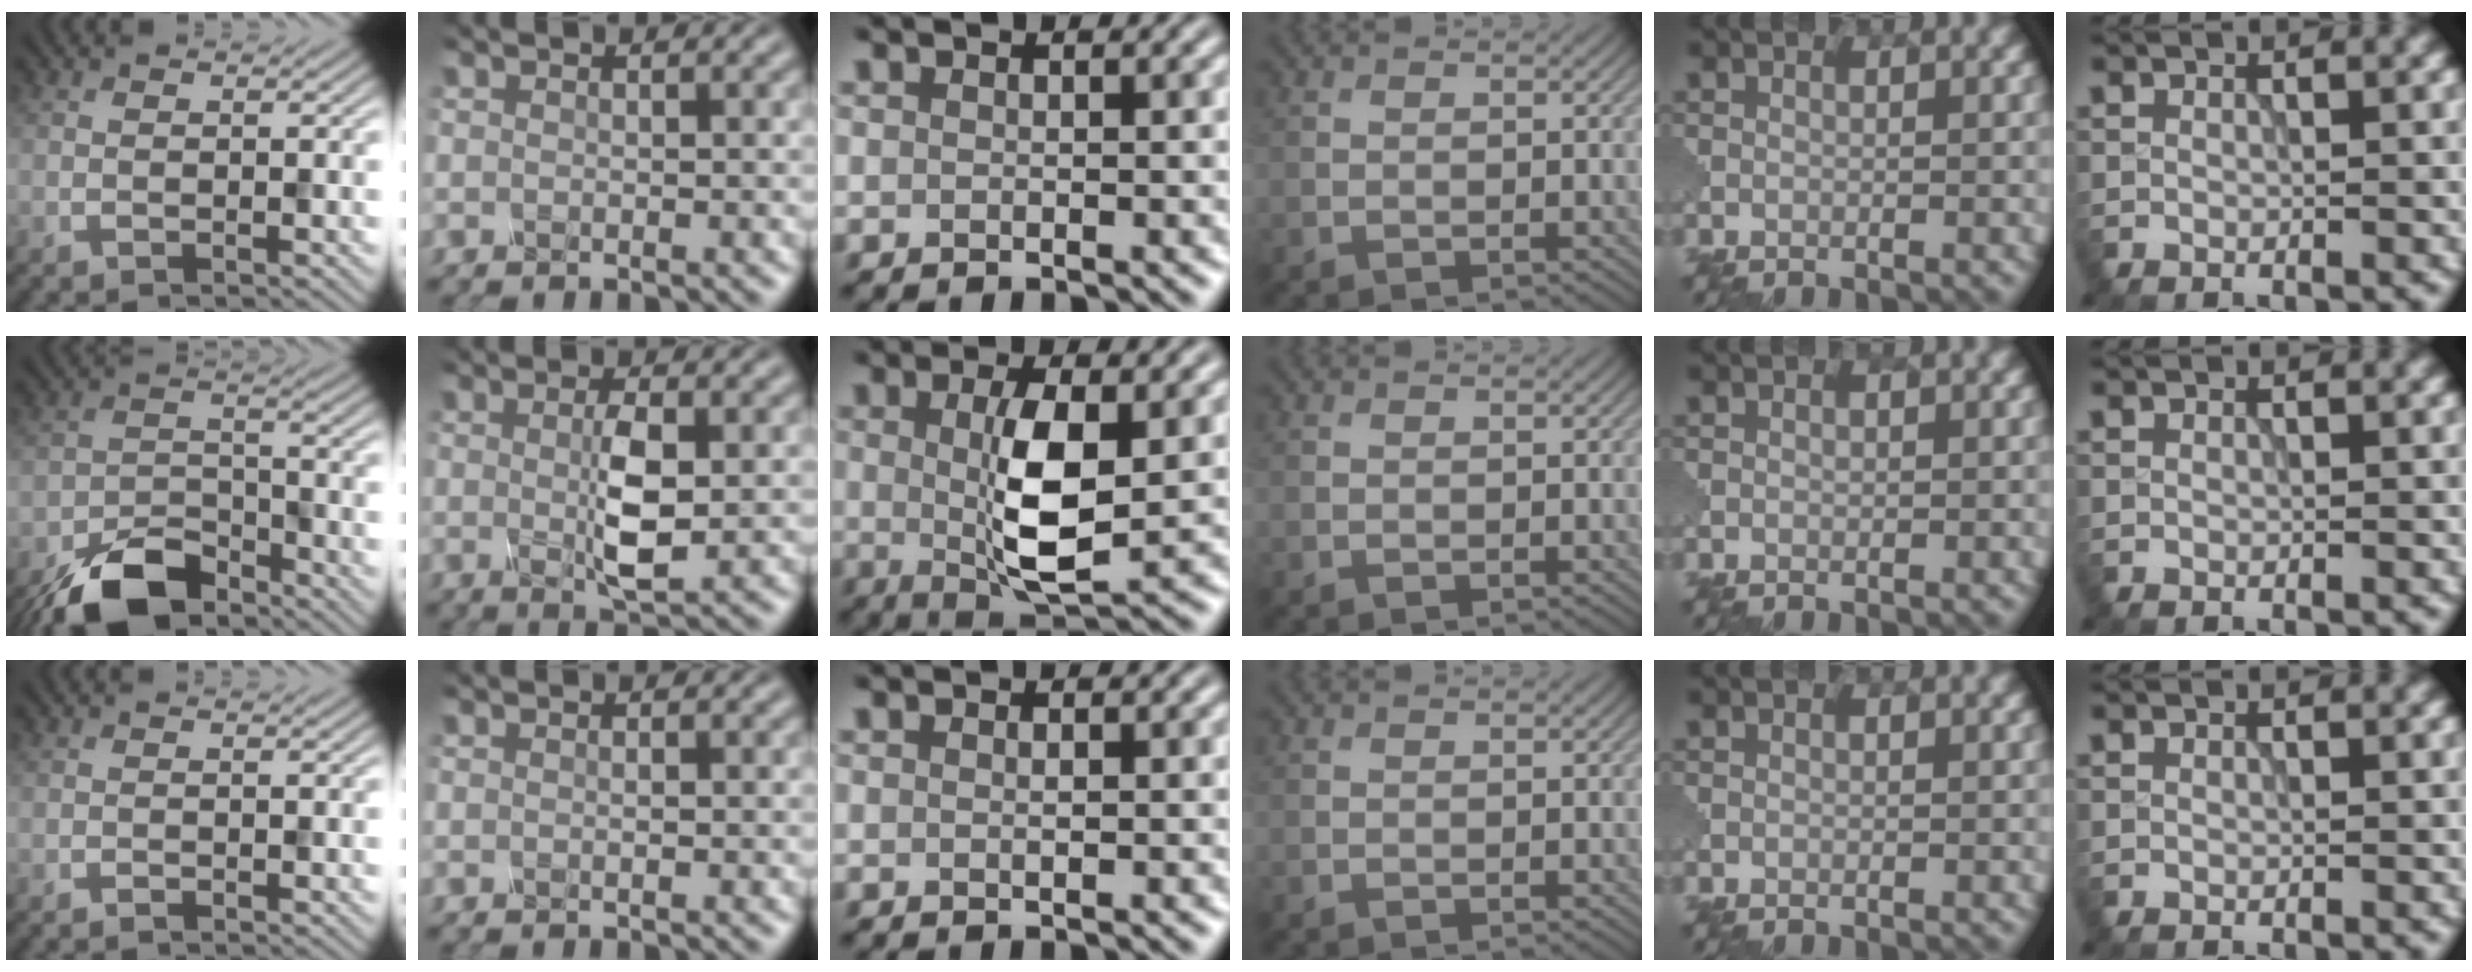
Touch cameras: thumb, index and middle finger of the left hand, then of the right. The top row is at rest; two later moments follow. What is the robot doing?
{"motion": "press", "object": "mechanical pencil"}